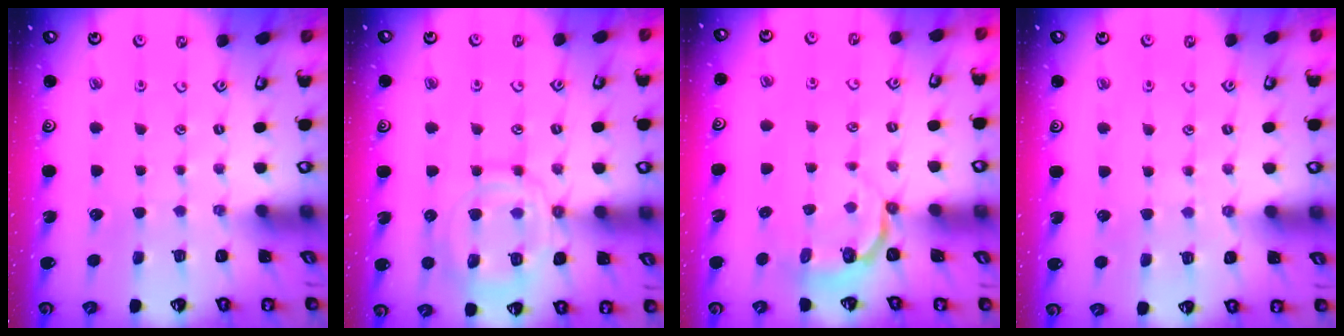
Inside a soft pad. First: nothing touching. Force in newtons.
{"total": 13.4, "press": 13.3, "slide": 1.3}
{"total": 3.4, "press": 2.3, "slide": 2.5}
{"total": 5.2, "press": 5.2, "slide": 0.7}